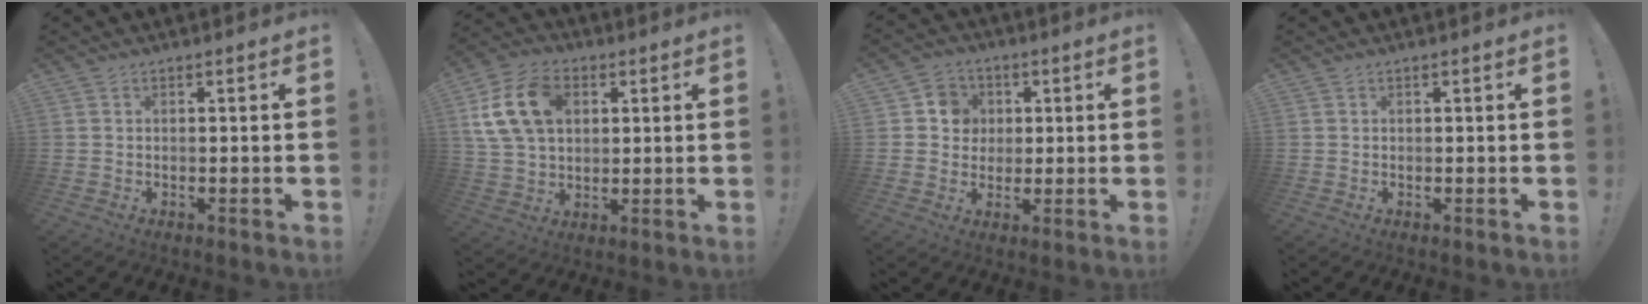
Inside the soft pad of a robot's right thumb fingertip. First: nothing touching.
{"total": 15.7, "force": [4.9, 11.1, 9.9], "torque": [-0.185, -0.005, 0.097]}
{"total": 7.6, "force": [1.2, 7.3, 1.8], "torque": [-0.024, -0.001, 0.026]}
{"total": 0.0}